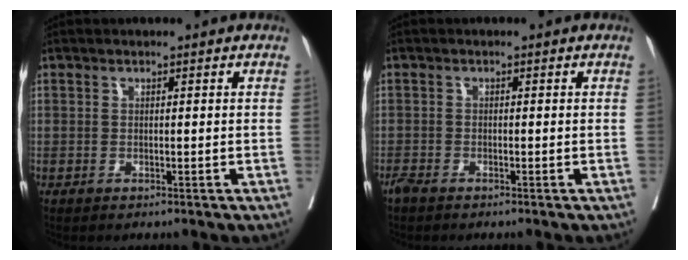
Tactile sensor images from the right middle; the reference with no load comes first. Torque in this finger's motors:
{"motor_torque": [1.12, -1.02, 0.46, 0.17]}